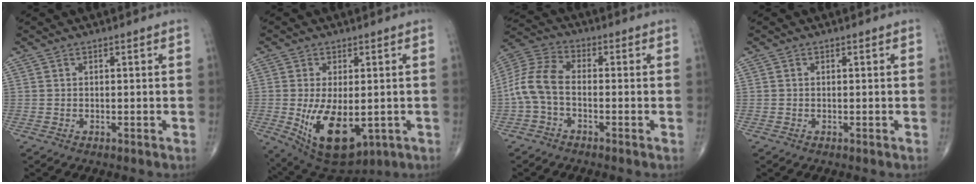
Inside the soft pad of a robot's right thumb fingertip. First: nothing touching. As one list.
[{"total": 13.7, "force": [-2.8, 7.1, 11.4], "torque": [-0.190, -0.018, -0.021]}, {"total": 8.7, "force": [-1.8, 4.9, 7.0], "torque": [-0.151, 0.028, -0.049]}, {"total": 0.0}]